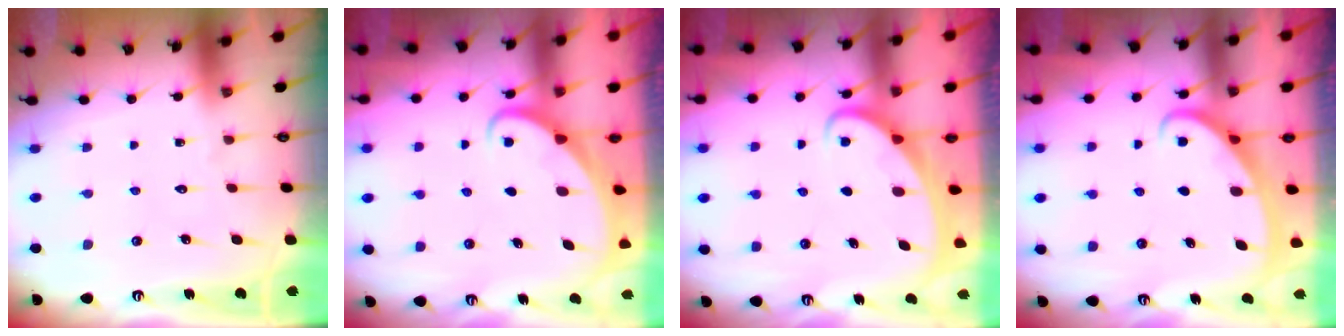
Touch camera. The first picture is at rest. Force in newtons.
{"total": 2.1, "press": 2.1, "slide": 0.3}
{"total": 2.0, "press": 2.0, "slide": 0.0}
{"total": 2.6, "press": 2.6, "slide": 0.4}